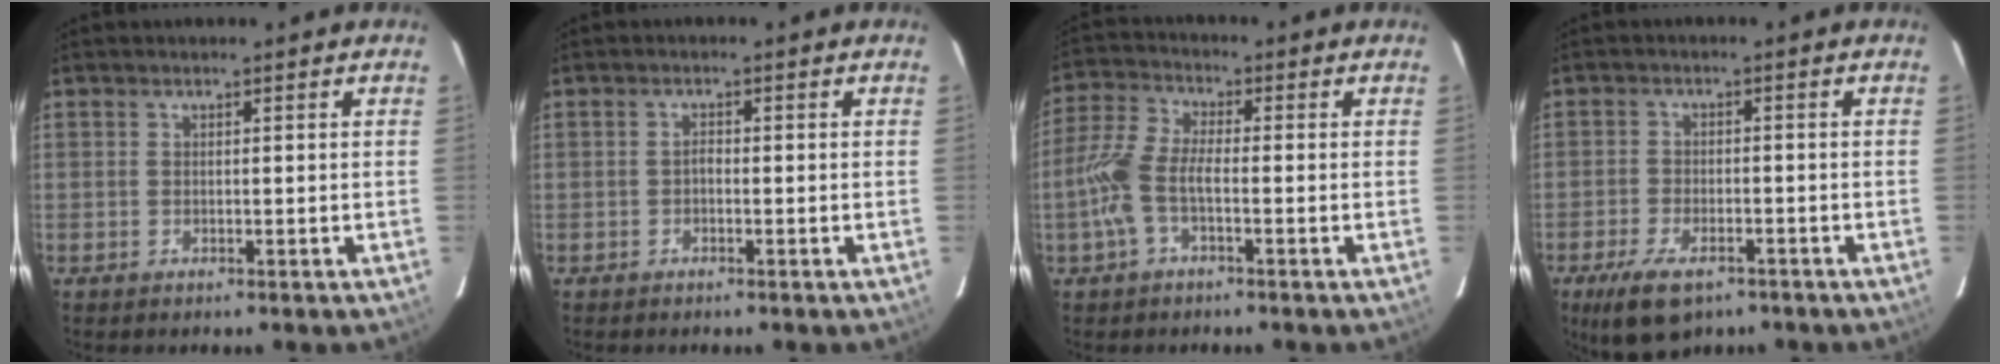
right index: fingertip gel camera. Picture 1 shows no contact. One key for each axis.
{"total": 0.9, "fx": -0.5, "fy": 0.5, "fz": 0.6, "tx": -0.009, "ty": 0.005, "tz": -0.011}
{"total": 7.9, "fx": -2.4, "fy": 2.9, "fz": 6.9, "tx": -0.166, "ty": 0.010, "tz": -0.052}
{"total": 9.3, "fx": -6.2, "fy": 4.3, "fz": 5.5, "tx": -0.129, "ty": -0.019, "tz": -0.103}